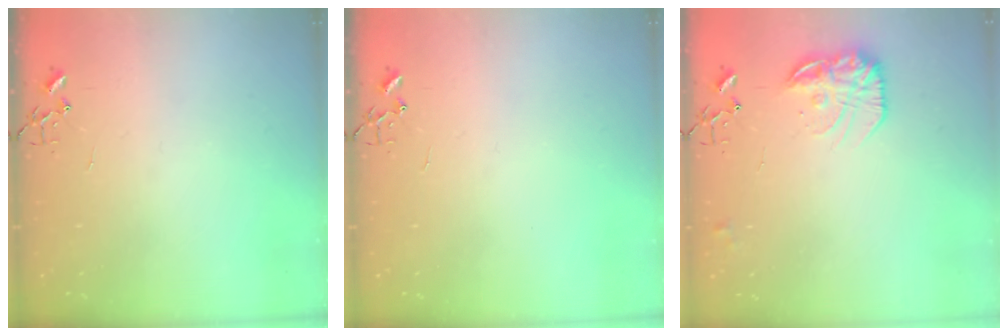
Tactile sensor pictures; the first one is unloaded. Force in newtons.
{"total": 0.0}
{"total": 15.5, "press": 15.5, "slide": 1.0}